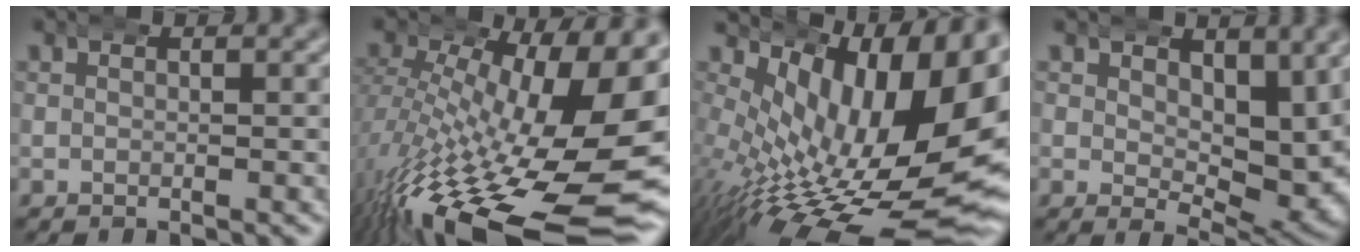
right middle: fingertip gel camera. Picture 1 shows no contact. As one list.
[{"total": 15.1, "force": [-4.9, 5.9, 13.0], "torque": [-0.203, -0.058, -0.037]}, {"total": 16.4, "force": [-0.1, 7.8, 14.4], "torque": [-0.206, -0.025, 0.023]}, {"total": 4.5, "force": [2.6, 1.6, 3.3], "torque": [-0.034, -0.014, 0.044]}]